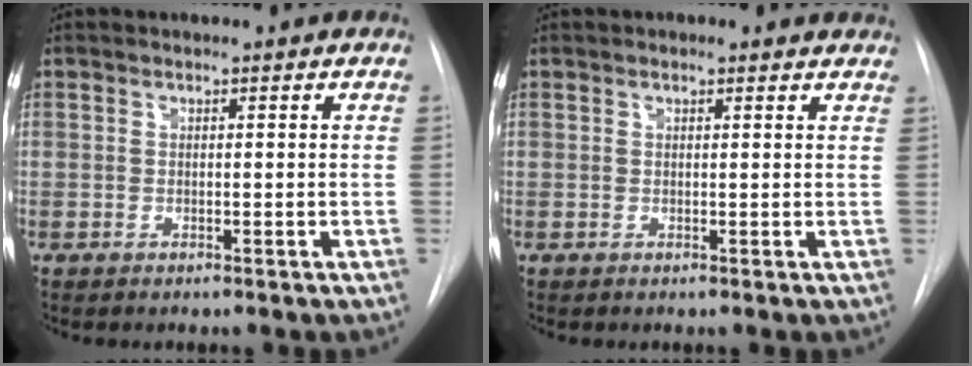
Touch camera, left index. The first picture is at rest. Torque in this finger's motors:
{"motor_torque": [1.15, -0.98, 0.04, 0.02]}